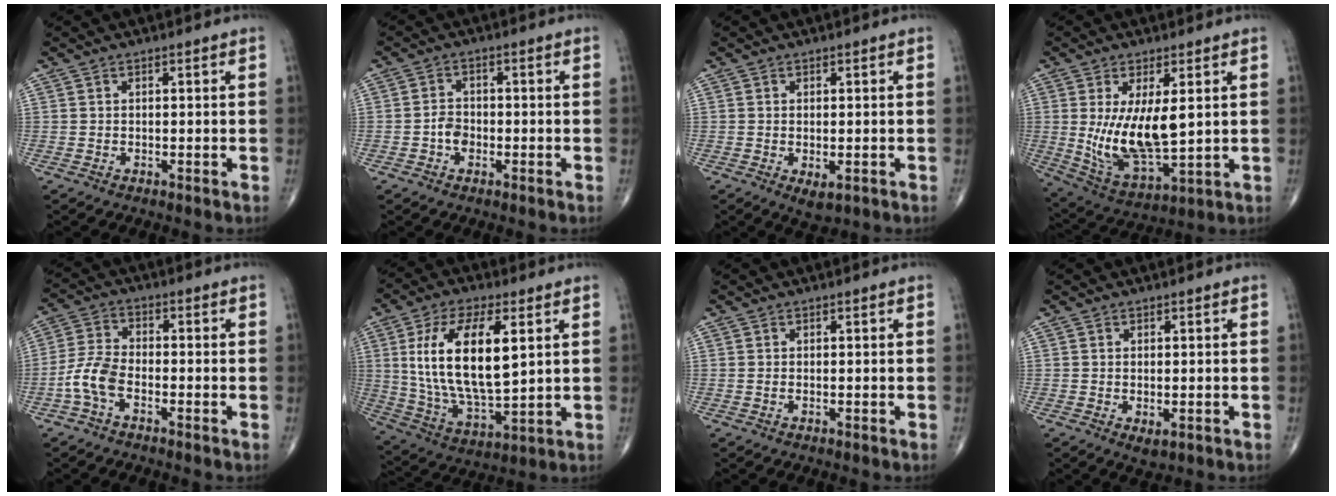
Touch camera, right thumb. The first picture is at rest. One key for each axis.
{"total": 3.1, "fx": -1.1, "fy": 2.3, "fz": 1.8, "tx": -0.020, "ty": 0.011, "tz": -0.026}
{"total": 4.1, "fx": -1.2, "fy": 2.1, "fz": 3.4, "tx": -0.051, "ty": -0.008, "tz": -0.007}
{"total": 14.0, "fx": 1.6, "fy": 5.9, "fz": 12.6, "tx": -0.226, "ty": -0.026, "tz": 0.048}
{"total": 6.3, "fx": -2.8, "fy": 3.1, "fz": 4.8, "tx": -0.107, "ty": 0.022, "tz": -0.064}
{"total": 19.0, "fx": 4.5, "fy": 8.1, "fz": 16.6, "tx": -0.307, "ty": -0.015, "tz": 0.090}
{"total": 0.0}
{"total": 2.1, "fx": -0.5, "fy": 1.1, "fz": 1.7, "tx": -0.026, "ty": -0.004, "tz": -0.002}